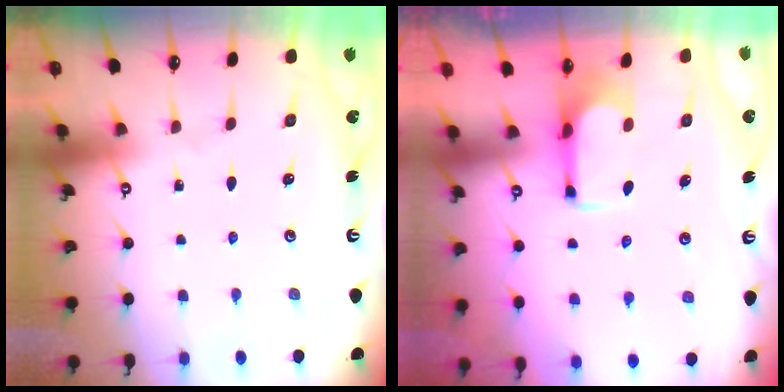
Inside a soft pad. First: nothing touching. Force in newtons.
{"total": 3.7, "press": 3.6, "slide": 0.8}